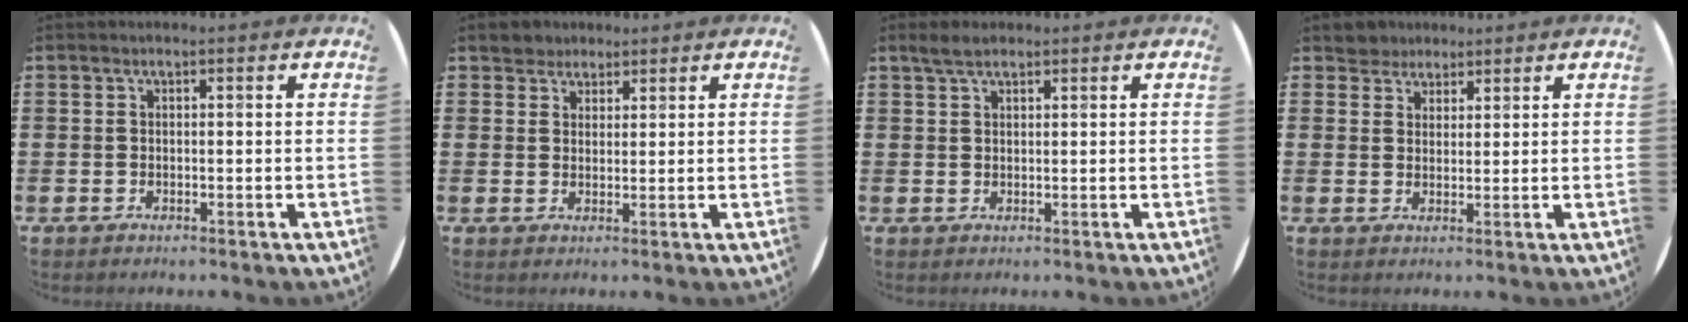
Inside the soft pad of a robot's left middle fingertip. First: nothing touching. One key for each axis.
{"total": 2.5, "fx": 2.2, "fy": 1.3, "fz": -0.3, "tx": 0.006, "ty": 0.004, "tz": 0.042}
{"total": 2.3, "fx": 1.8, "fy": 0.8, "fz": 1.1, "tx": -0.026, "ty": 0.006, "tz": 0.033}
{"total": 3.1, "fx": 2.7, "fy": 1.5, "fz": -0.4, "tx": 0.005, "ty": 0.002, "tz": 0.051}